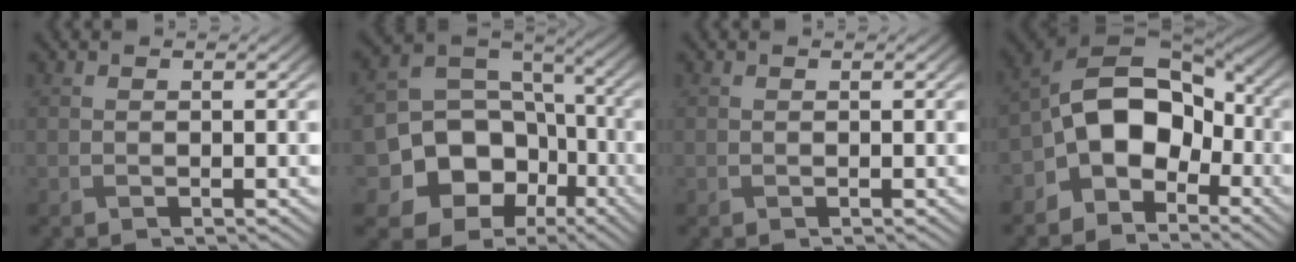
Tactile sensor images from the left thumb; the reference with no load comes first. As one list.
[{"total": 14.2, "force": [-5.3, 11.5, 6.3], "torque": [-0.147, -0.032, -0.106]}, {"total": 0.0}, {"total": 11.1, "force": [-4.0, 7.7, 7.0], "torque": [-0.111, 0.004, -0.095]}]